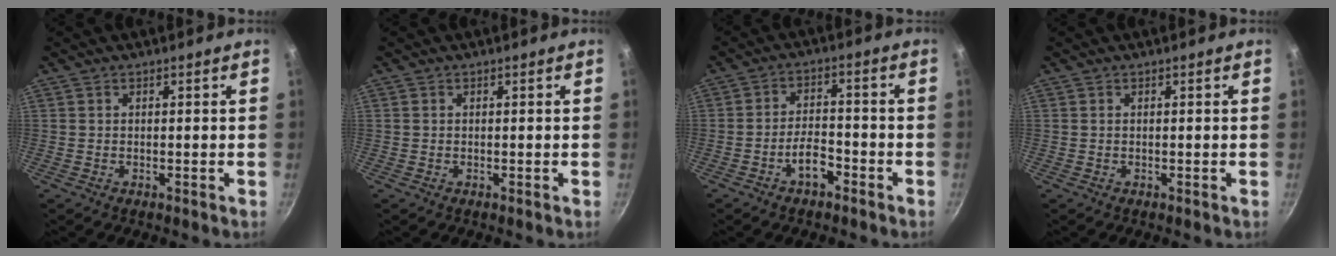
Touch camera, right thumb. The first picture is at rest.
{"total": 0.0}
{"total": 5.6, "force": [-3.3, 2.7, 3.6], "torque": [-0.051, 0.032, -0.057]}
{"total": 0.0}